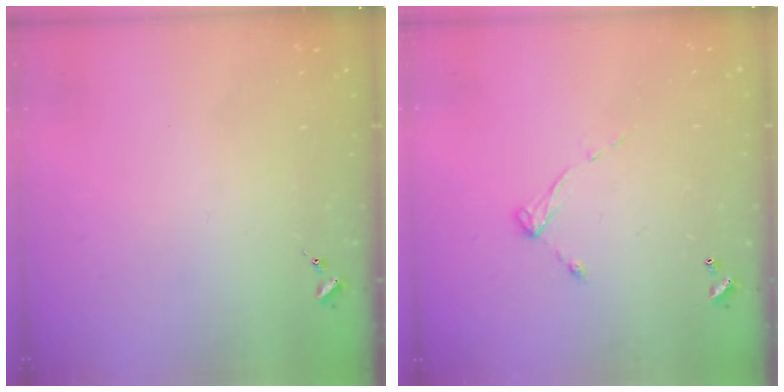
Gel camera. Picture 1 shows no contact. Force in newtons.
{"total": 6.9, "press": 6.9, "slide": 0.5}